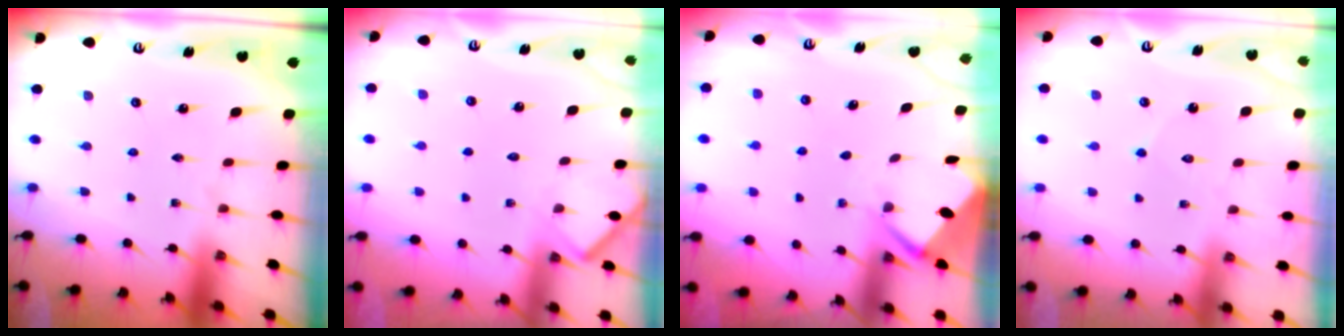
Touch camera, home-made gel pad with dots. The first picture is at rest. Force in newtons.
{"total": 5.6, "press": 5.6, "slide": 0.5}
{"total": 2.8, "press": 2.8, "slide": 0.3}
{"total": 3.8, "press": 3.8, "slide": 0.3}